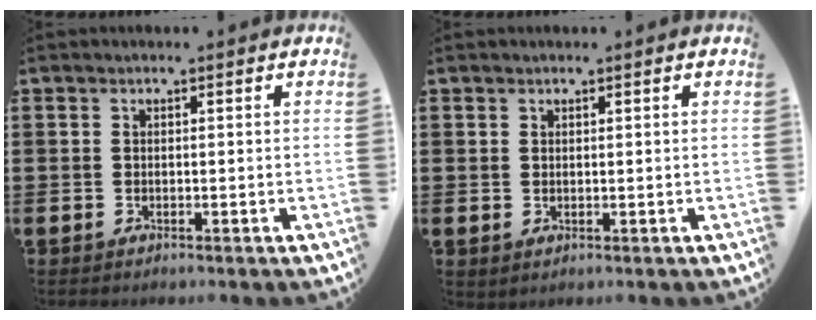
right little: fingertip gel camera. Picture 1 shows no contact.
{"total": 0.0}